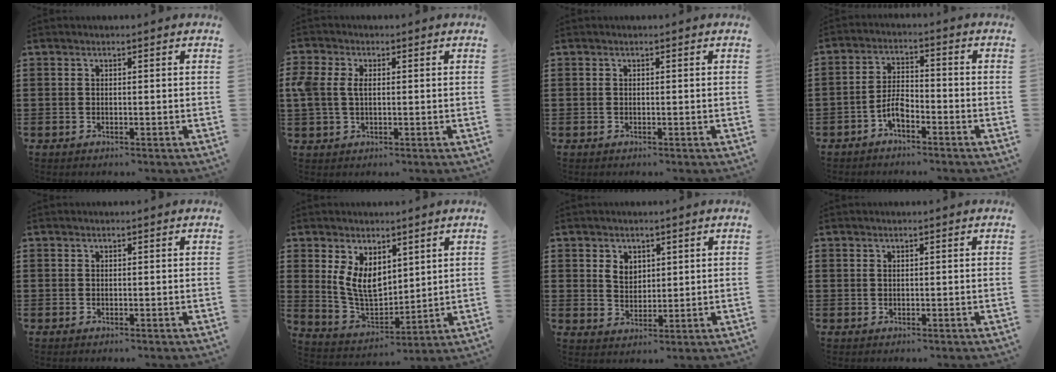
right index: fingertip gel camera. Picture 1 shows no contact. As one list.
[{"total": 3.7, "force": [0.5, 2.4, 2.7], "torque": [-0.074, 0.005, 0.003]}, {"total": 0.0}, {"total": 4.4, "force": [-2.7, 2.0, 2.9], "torque": [-0.073, 0.003, -0.057]}, {"total": 0.0}, {"total": 7.4, "force": [3.4, 4.8, 4.5], "torque": [-0.116, -0.008, 0.064]}, {"total": 3.1, "force": [1.7, 2.3, 1.0], "torque": [-0.028, 0.009, 0.031]}, {"total": 0.5, "force": [0.3, 0.4, 0.1], "torque": [-0.004, 0.002, 0.007]}]